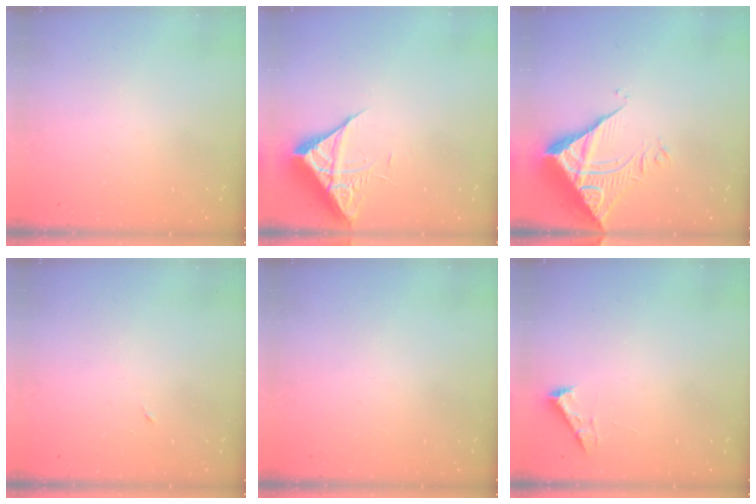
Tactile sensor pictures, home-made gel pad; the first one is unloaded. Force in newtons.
{"total": 7.3, "press": 7.2, "slide": 0.3}
{"total": 9.0, "press": 8.9, "slide": 0.8}
{"total": 3.1, "press": 2.9, "slide": 1.1}
{"total": 0.0}
{"total": 2.5, "press": 2.5, "slide": 0.3}